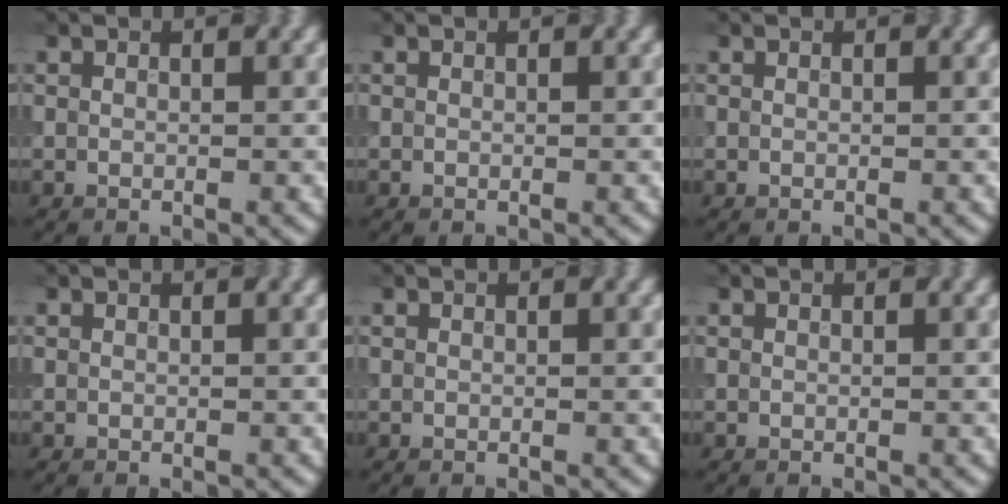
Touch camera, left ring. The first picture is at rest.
{"total": 0.0}
{"total": 0.0}
{"total": 0.0}
{"total": 0.0}
{"total": 0.0}